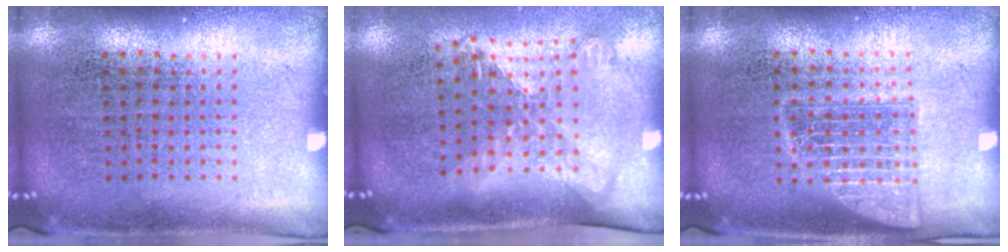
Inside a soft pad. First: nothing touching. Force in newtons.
{"total": 1.7, "press": 1.3, "slide": 1.0}
{"total": 1.5, "press": 1.5, "slide": 0.3}